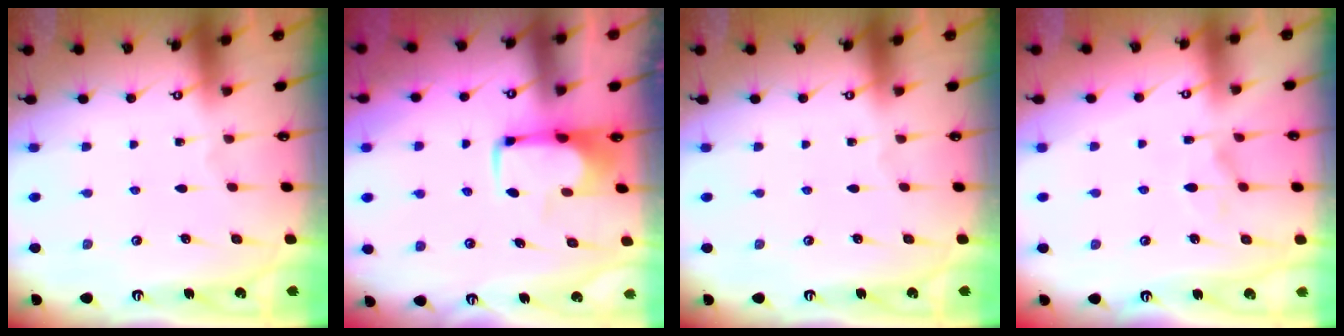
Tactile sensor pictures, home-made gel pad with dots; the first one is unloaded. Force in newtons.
{"total": 1.8, "press": 1.7, "slide": 0.4}
{"total": 0.0}
{"total": 4.4, "press": 4.3, "slide": 1.0}